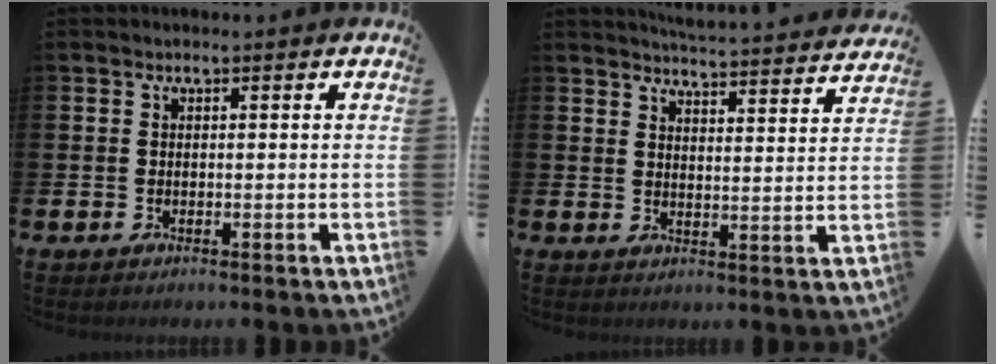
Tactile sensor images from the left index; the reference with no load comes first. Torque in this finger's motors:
{"motor_torque": [0.48, -0.80, 0.16, 0.04]}